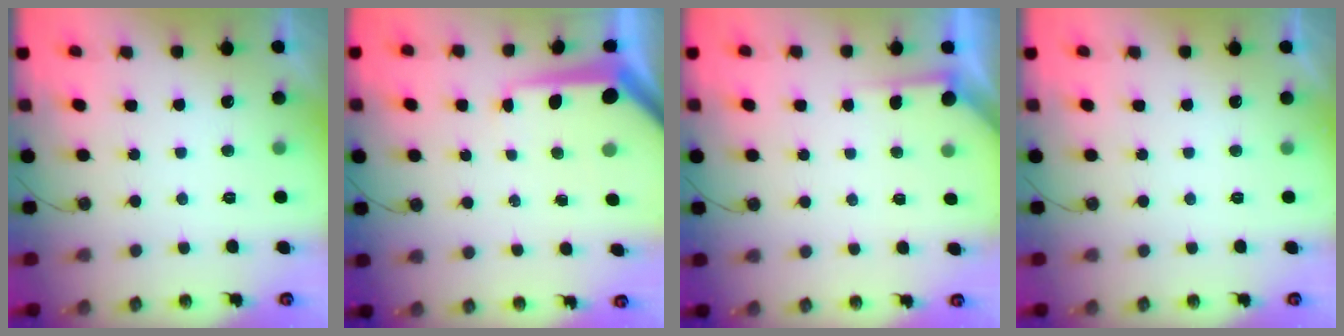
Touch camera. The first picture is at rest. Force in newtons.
{"total": 8.1, "press": 8.1, "slide": 0.8}
{"total": 2.3, "press": 2.3, "slide": 0.3}
{"total": 0.0}